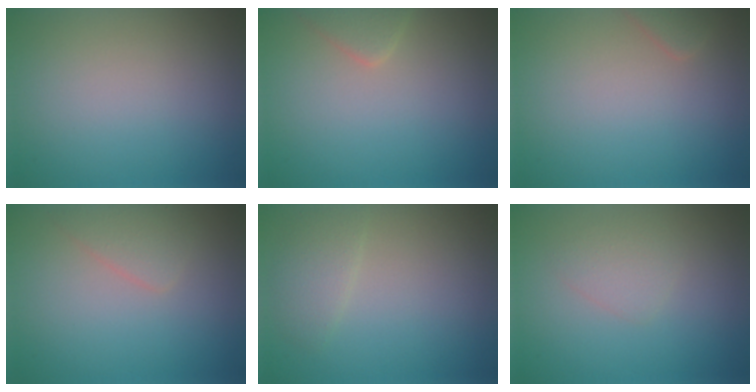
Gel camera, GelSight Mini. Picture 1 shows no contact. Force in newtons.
{"total": 1.9, "press": 1.9, "slide": 0.1}
{"total": 1.2, "press": 1.2, "slide": 0.0}
{"total": 1.8, "press": 1.8, "slide": 0.1}
{"total": 1.9, "press": 1.9, "slide": 0.1}
{"total": 1.7, "press": 1.7, "slide": 0.1}